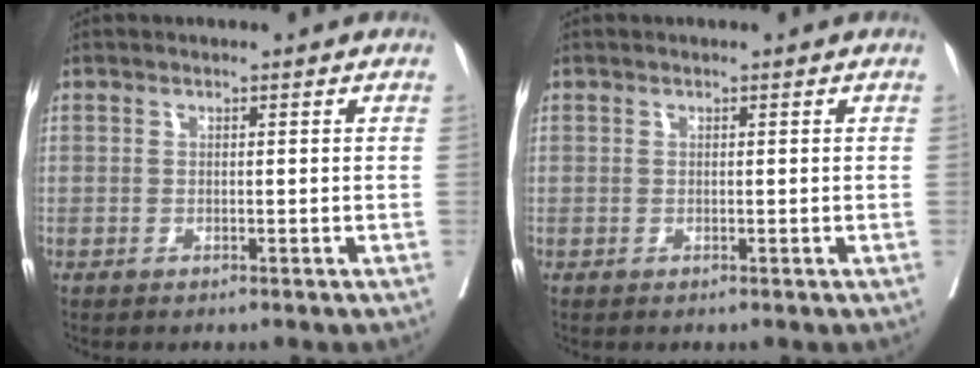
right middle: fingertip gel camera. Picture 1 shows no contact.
{"total": 0.0}